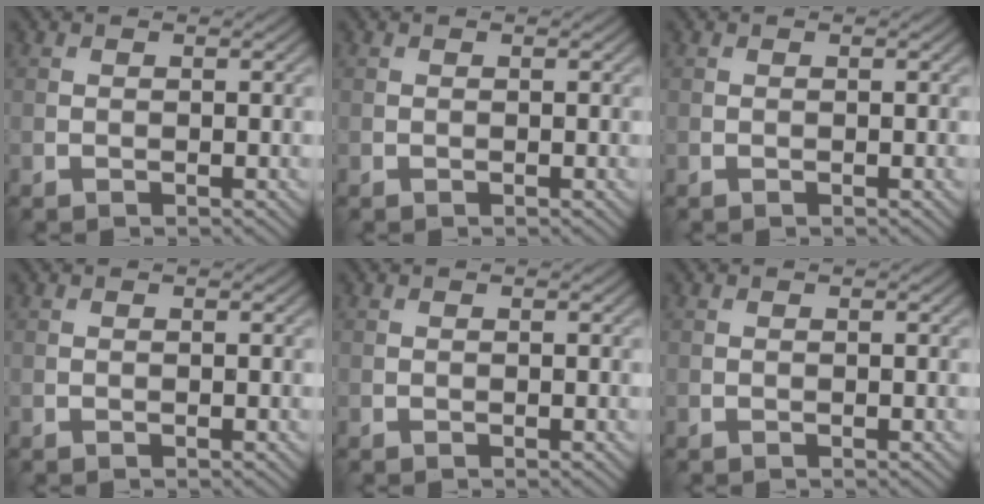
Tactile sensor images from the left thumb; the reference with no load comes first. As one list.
[{"total": 0.0}, {"total": 0.0}, {"total": 0.0}, {"total": 0.0}, {"total": 0.0}]